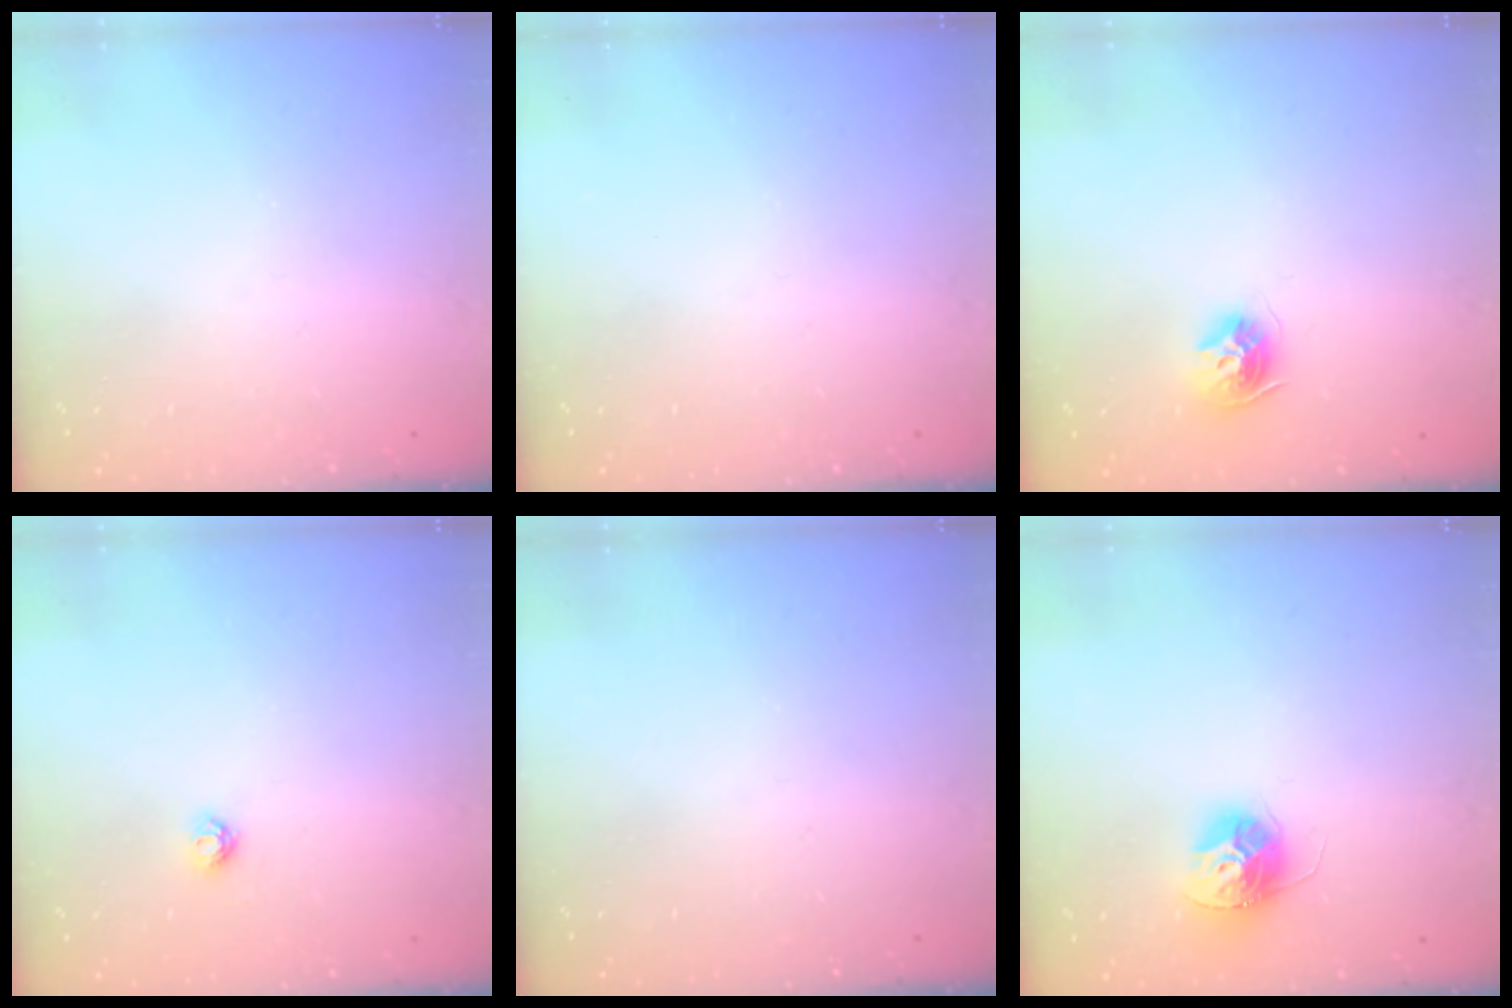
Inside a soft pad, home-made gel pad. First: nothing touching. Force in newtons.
{"total": 0.0}
{"total": 9.5, "press": 9.5, "slide": 0.4}
{"total": 3.6, "press": 3.5, "slide": 0.3}
{"total": 0.0}
{"total": 11.1, "press": 11.1, "slide": 0.5}